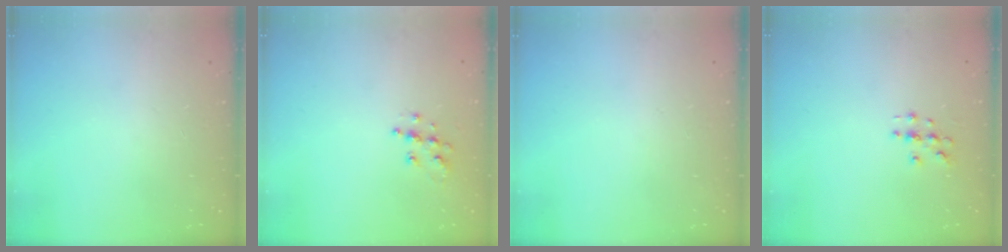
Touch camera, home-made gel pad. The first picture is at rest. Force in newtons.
{"total": 7.7, "press": 7.7, "slide": 0.3}
{"total": 0.0}
{"total": 3.2, "press": 3.2, "slide": 0.2}